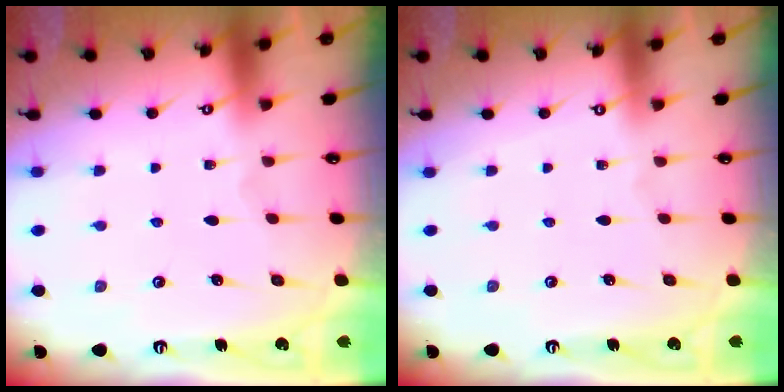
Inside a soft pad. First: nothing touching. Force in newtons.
{"total": 0.0}